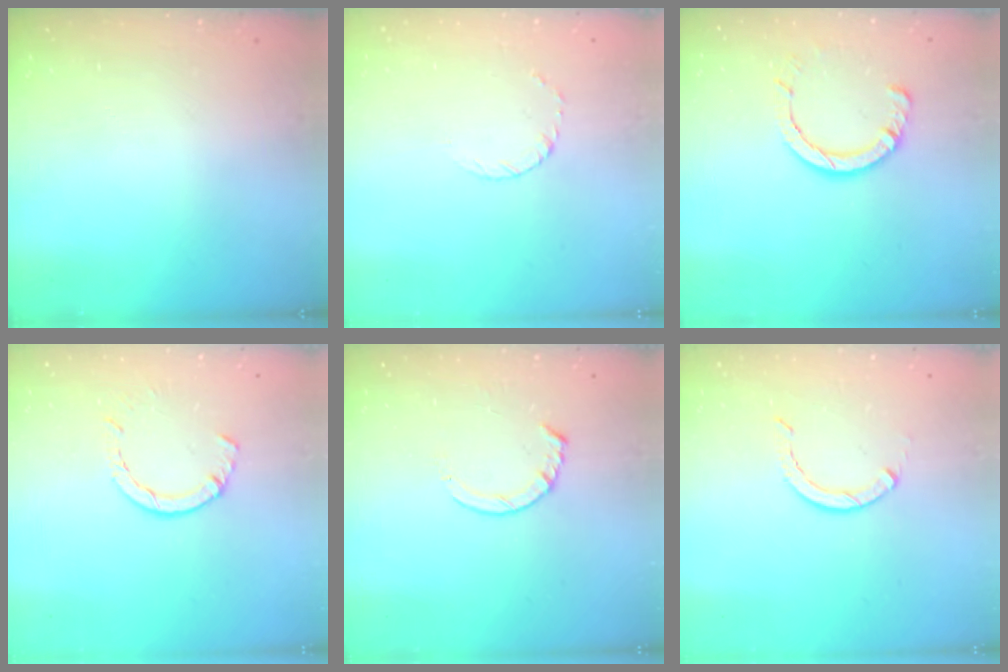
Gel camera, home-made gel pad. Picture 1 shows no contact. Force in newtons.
{"total": 3.1, "press": 3.1, "slide": 0.3}
{"total": 6.4, "press": 6.4, "slide": 0.7}
{"total": 4.0, "press": 4.0, "slide": 0.4}
{"total": 4.6, "press": 4.6, "slide": 0.5}
{"total": 2.6, "press": 2.6, "slide": 0.1}